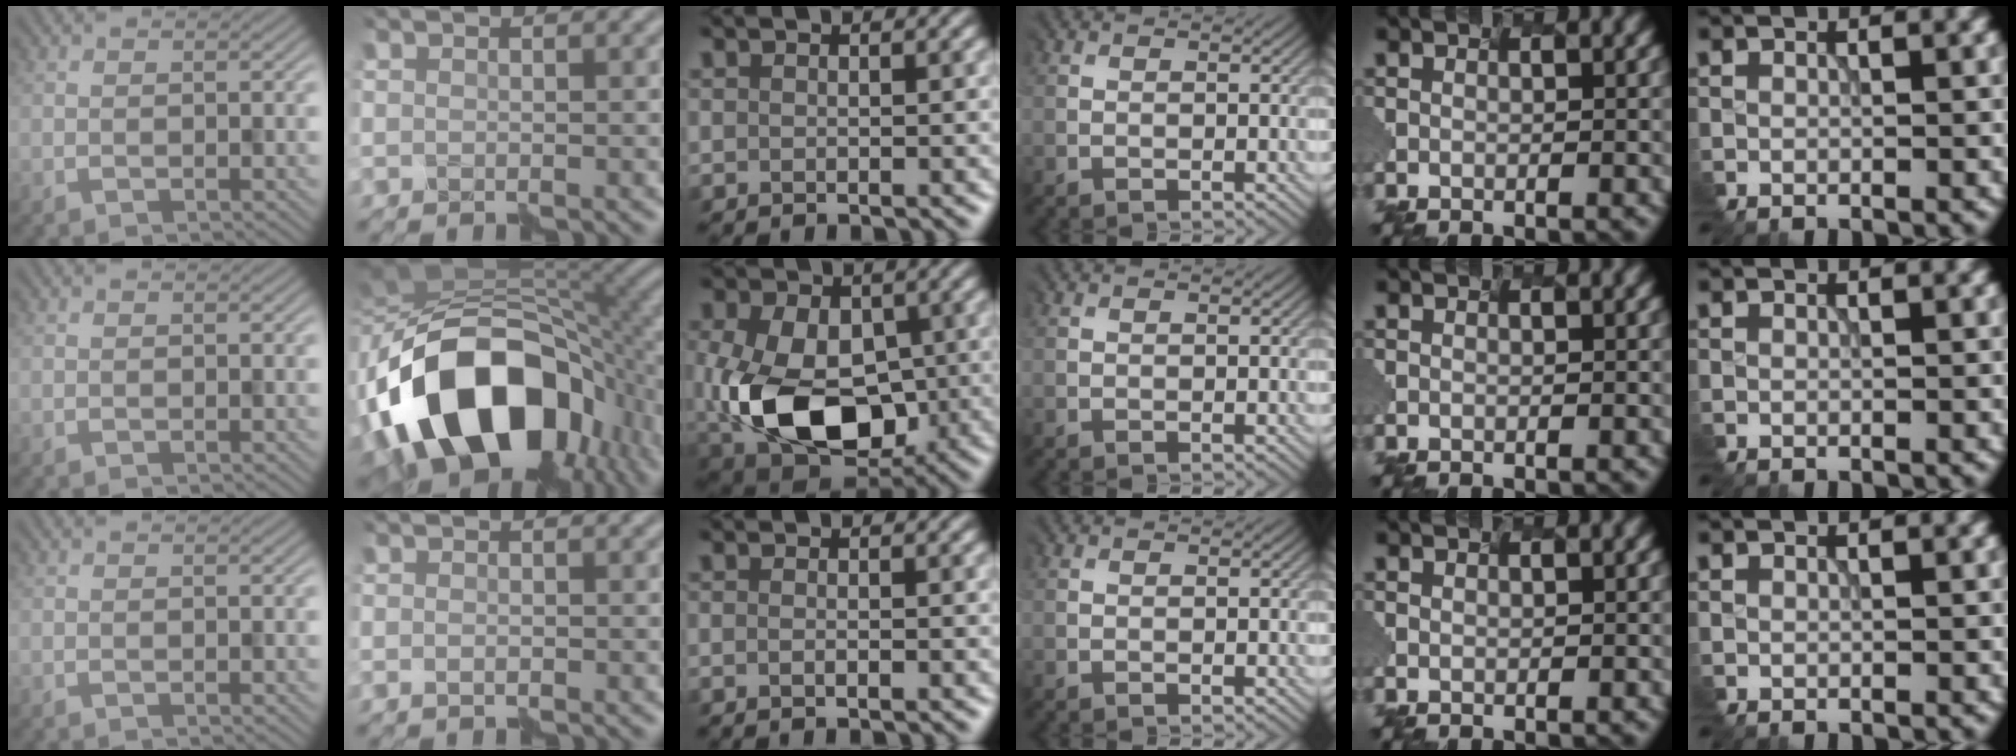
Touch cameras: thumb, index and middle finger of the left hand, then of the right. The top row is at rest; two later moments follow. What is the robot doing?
{"motion": "assemble", "object": "hinged jar"}